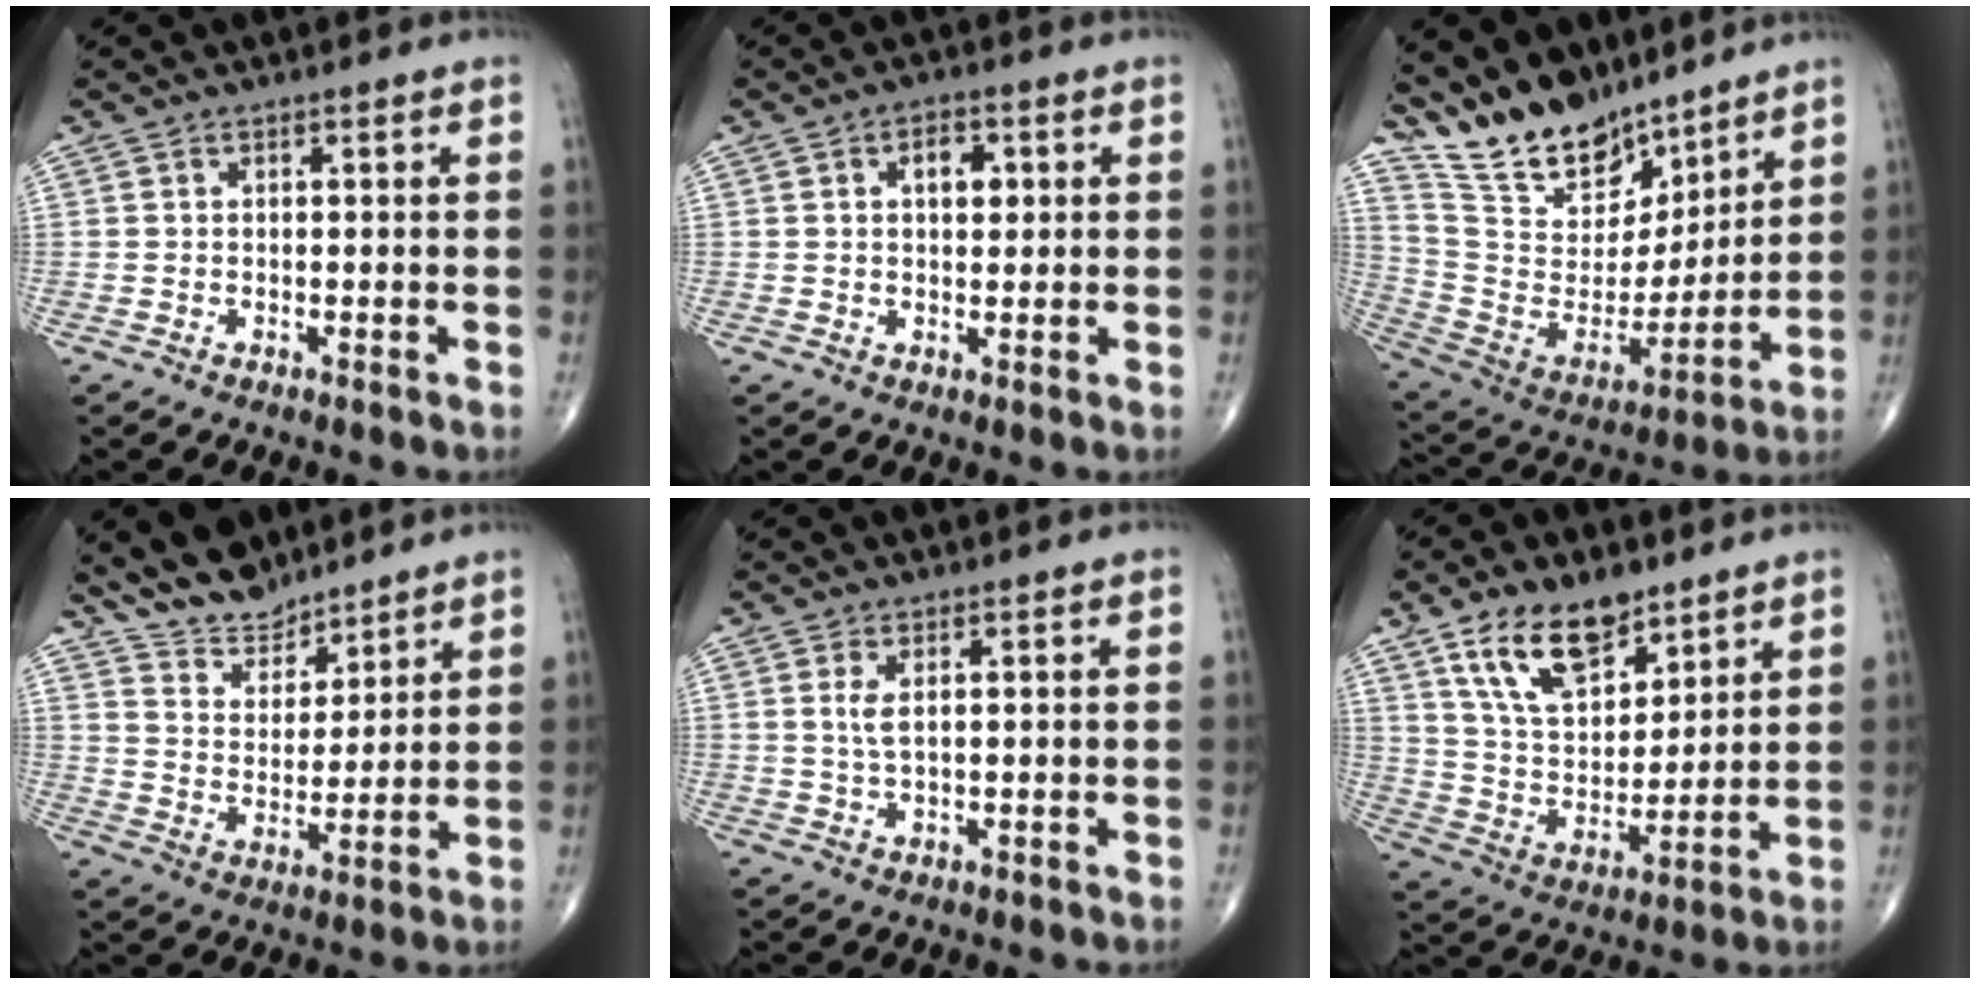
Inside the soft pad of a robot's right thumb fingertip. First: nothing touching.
{"total": 4.3, "force": [1.2, 2.5, 3.2], "torque": [-0.033, -0.001, 0.016]}
{"total": 17.8, "force": [14.8, 7.8, 6.2], "torque": [-0.071, -0.082, 0.282]}
{"total": 9.6, "force": [8.5, 3.8, 2.0], "torque": [-0.010, -0.060, 0.164]}
{"total": 2.4, "force": [0.8, 0.7, 2.2], "torque": [-0.049, -0.005, 0.022]}
{"total": 14.9, "force": [9.3, 7.5, 8.8], "torque": [-0.123, -0.047, 0.177]}